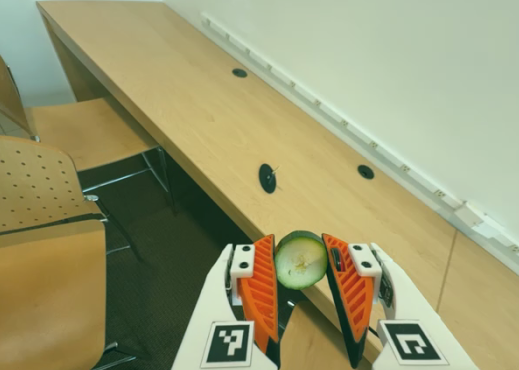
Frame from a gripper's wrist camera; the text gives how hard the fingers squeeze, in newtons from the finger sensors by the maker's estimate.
{"total": 10.2, "left": 10.9, "right": 9.5}